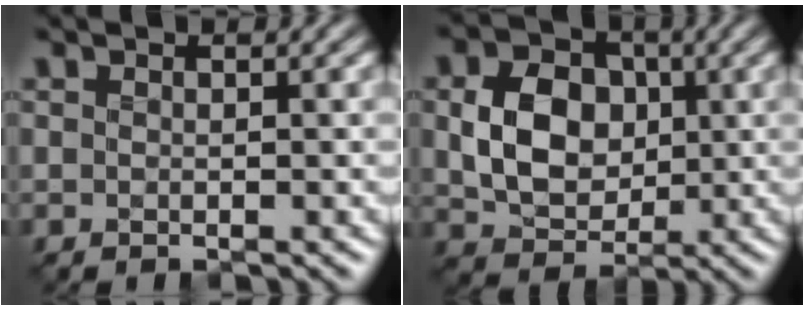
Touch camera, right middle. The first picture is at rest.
{"total": 6.3, "force": [-0.2, 4.9, 4.0], "torque": [-0.073, 0.002, -0.009]}